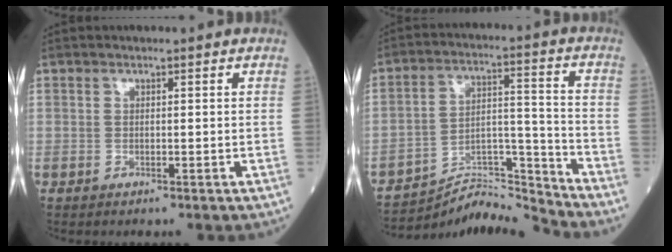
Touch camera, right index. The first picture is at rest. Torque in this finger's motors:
{"motor_torque": [-0.03, -0.59, 0.05, 0.00]}